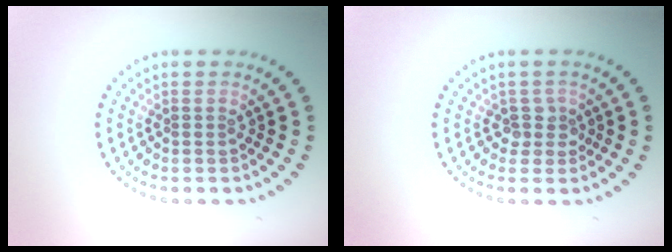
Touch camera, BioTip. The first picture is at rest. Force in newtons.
{"total": 1.8, "press": 1.3, "slide": 1.2}